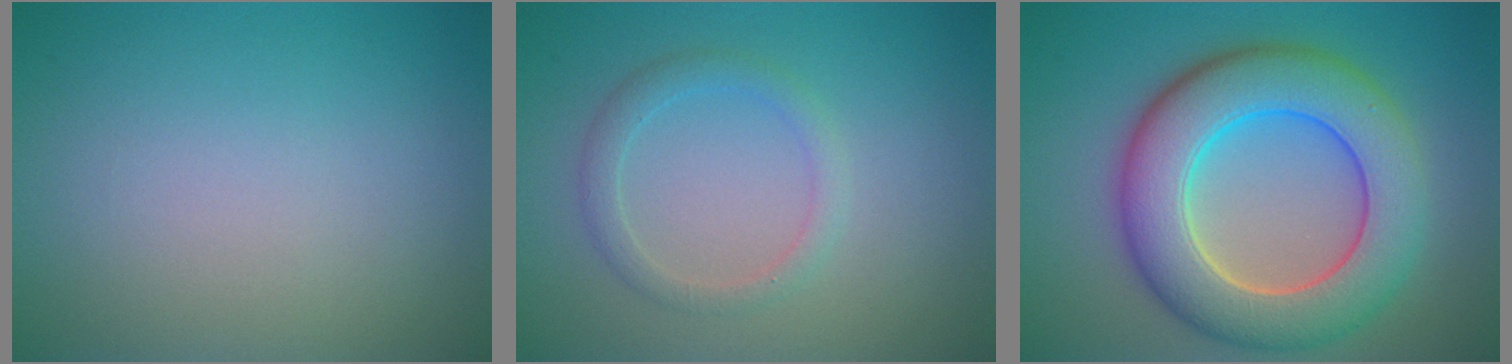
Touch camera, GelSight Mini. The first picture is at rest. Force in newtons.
{"total": 1.8, "press": 1.8, "slide": 0.0}
{"total": 9.7, "press": 9.7, "slide": 0.7}